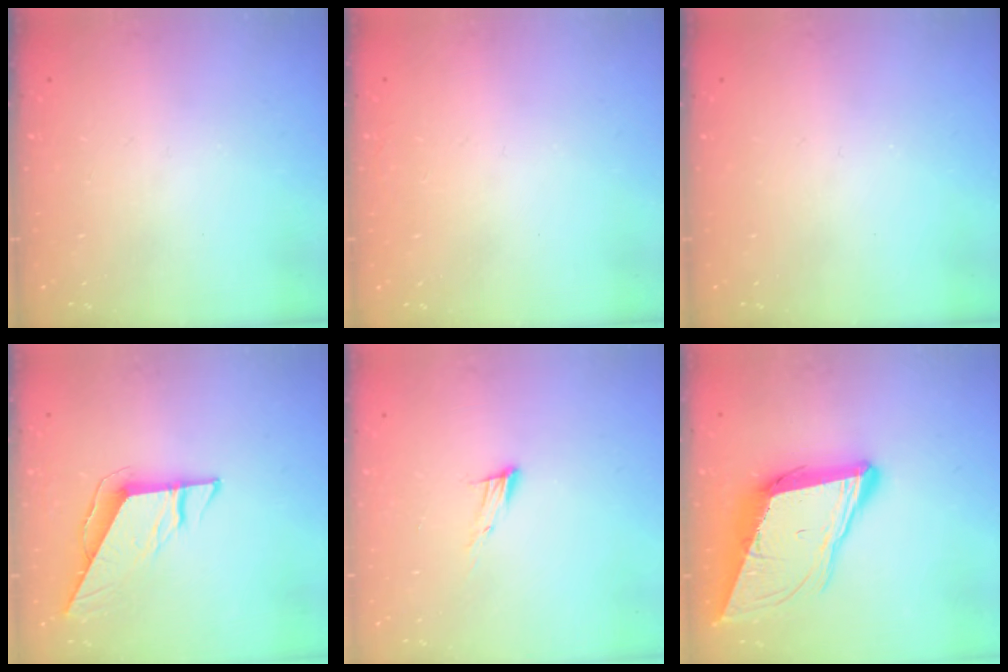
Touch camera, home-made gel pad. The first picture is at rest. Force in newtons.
{"total": 1.6, "press": 1.6, "slide": 0.1}
{"total": 0.0}
{"total": 8.1, "press": 8.1, "slide": 0.6}
{"total": 7.6, "press": 7.5, "slide": 1.1}
{"total": 15.9, "press": 15.4, "slide": 3.9}